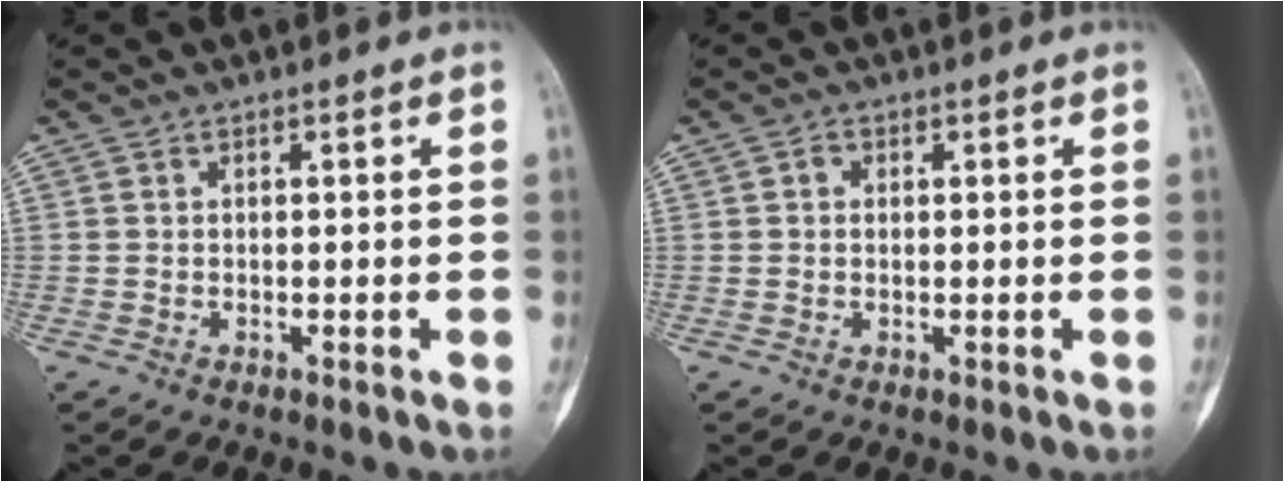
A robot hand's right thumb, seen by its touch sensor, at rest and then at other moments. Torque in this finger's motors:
{"motor_torque": [0.30, 0.06, 0.09, 0.10, 0.04]}